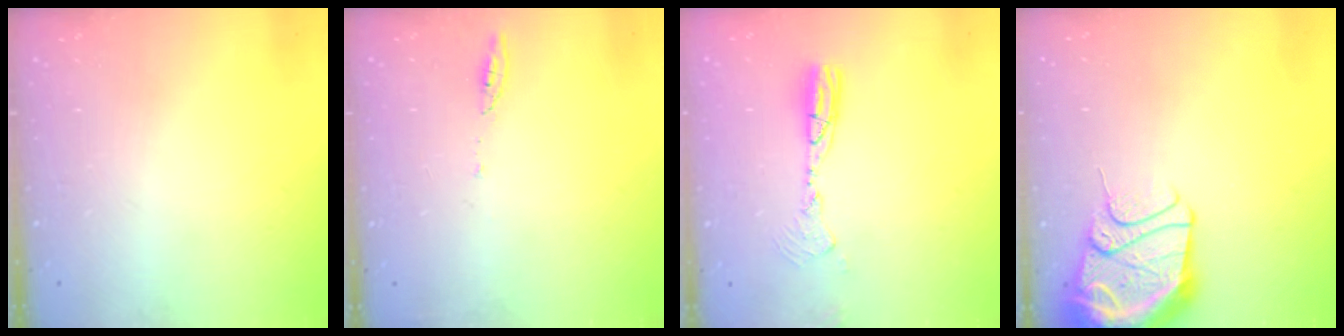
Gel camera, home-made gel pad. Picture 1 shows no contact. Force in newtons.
{"total": 4.8, "press": 4.8, "slide": 0.6}
{"total": 9.2, "press": 9.0, "slide": 2.2}
{"total": 14.8, "press": 14.7, "slide": 1.7}